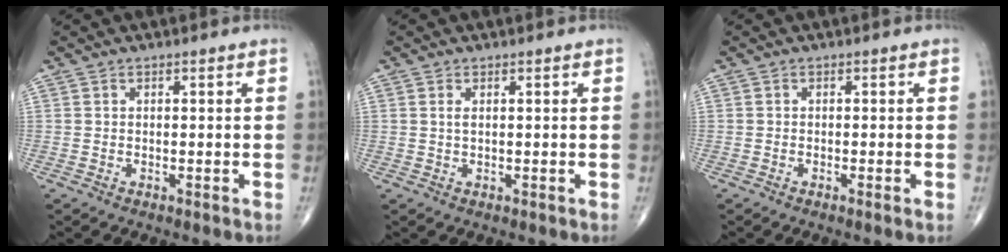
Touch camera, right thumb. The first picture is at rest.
{"total": 1.0, "force": [0.3, 0.4, 0.9], "torque": [-0.020, 0.002, 0.008]}
{"total": 0.9, "force": [-0.4, -0.1, 0.8], "torque": [-0.019, -0.002, -0.008]}